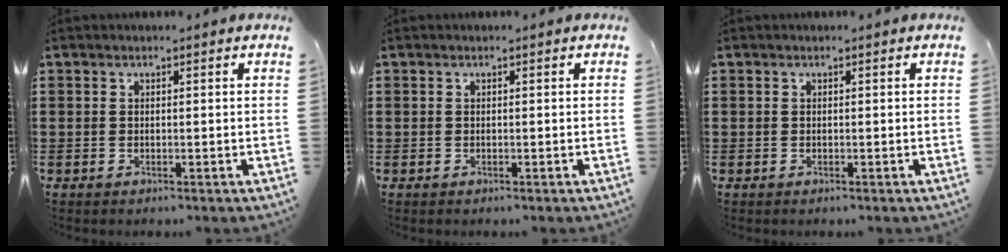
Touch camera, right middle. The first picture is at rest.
{"total": 0.0}
{"total": 0.0}